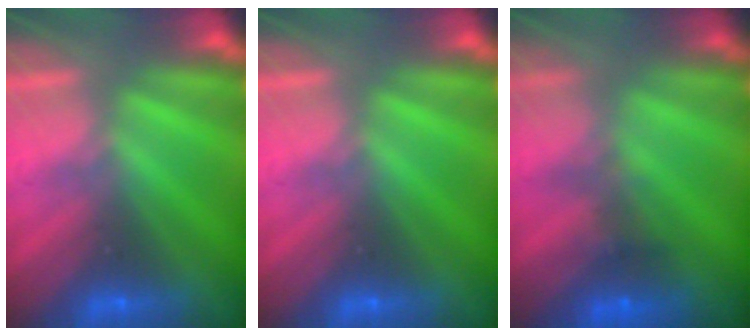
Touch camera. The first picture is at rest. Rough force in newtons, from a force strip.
{"total": 0.0}
{"total": 4.0}